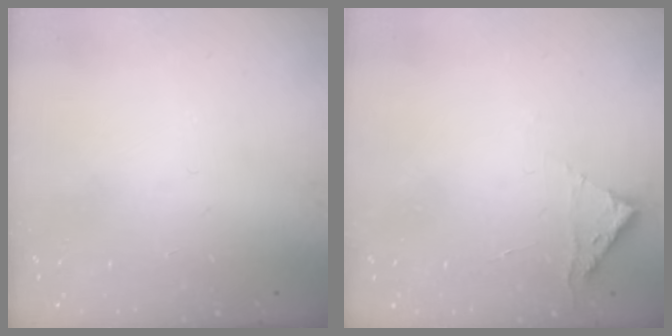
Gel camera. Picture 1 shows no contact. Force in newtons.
{"total": 2.8, "press": 2.8, "slide": 0.3}